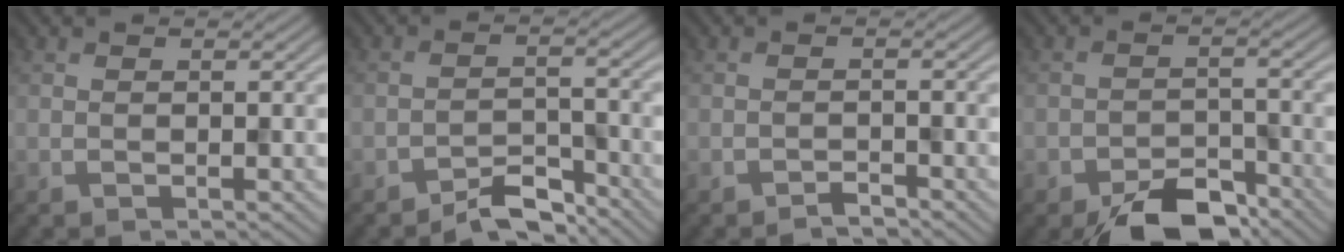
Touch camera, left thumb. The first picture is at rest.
{"total": 4.3, "force": [-3.8, 1.2, 1.7], "torque": [-0.025, 0.005, -0.073]}
{"total": 1.3, "force": [-1.2, 0.2, 0.5], "torque": [-0.006, 0.001, -0.025]}
{"total": 6.8, "force": [-5.3, 2.8, 3.3], "torque": [-0.047, -0.006, -0.094]}